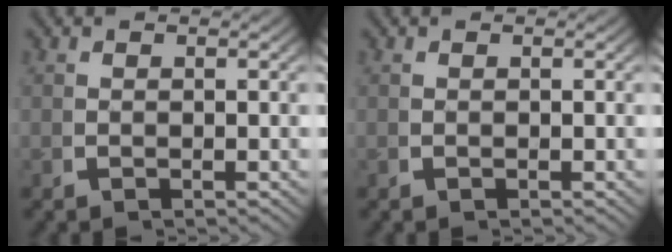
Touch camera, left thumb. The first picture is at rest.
{"total": 0.0}